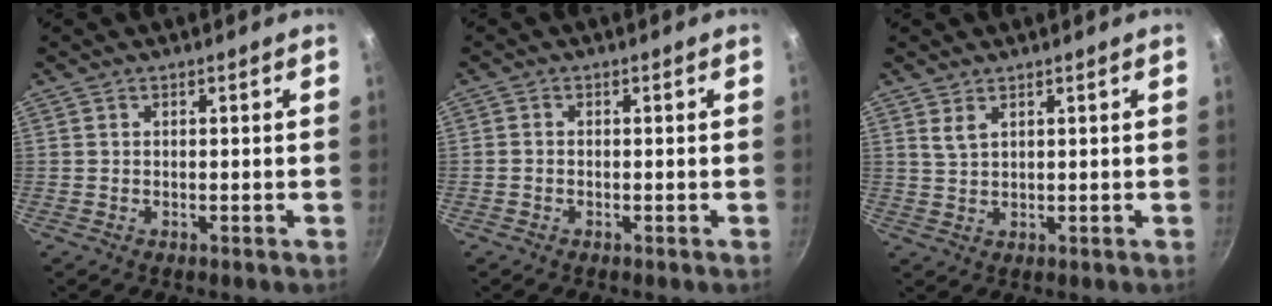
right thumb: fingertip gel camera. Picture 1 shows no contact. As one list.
[{"total": 0.8, "force": [-0.4, 0.5, 0.4], "torque": [-0.010, 0.004, -0.011]}, {"total": 2.4, "force": [1.5, 1.1, 1.5], "torque": [-0.030, -0.008, 0.033]}]